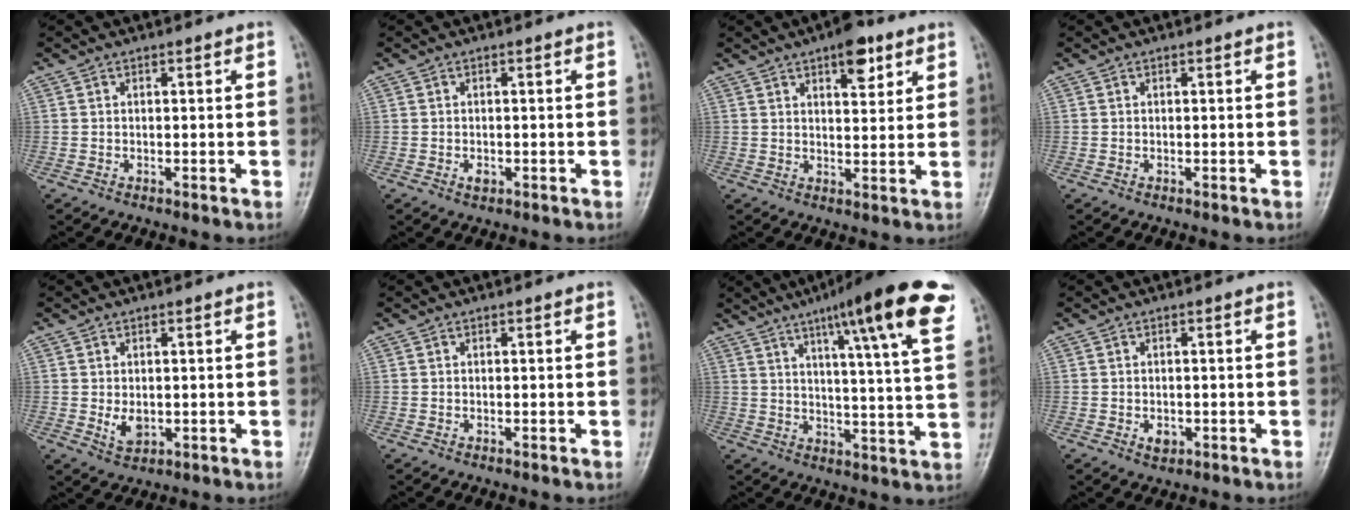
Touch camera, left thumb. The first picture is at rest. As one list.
[{"total": 1.3, "force": [-0.4, 0.9, 0.8], "torque": [-0.011, 0.000, -0.005]}, {"total": 7.1, "force": [4.1, 3.1, 5.0], "torque": [-0.049, -0.018, 0.053]}, {"total": 0.0}, {"total": 3.3, "force": [0.0, 2.2, 2.4], "torque": [-0.032, -0.008, 0.008]}, {"total": 0.0}, {"total": 20.3, "force": [11.7, 2.3, 16.4], "torque": [-0.221, -0.033, 0.152]}, {"total": 2.0, "force": [-0.5, 1.5, 1.2], "torque": [-0.012, 0.000, -0.003]}]